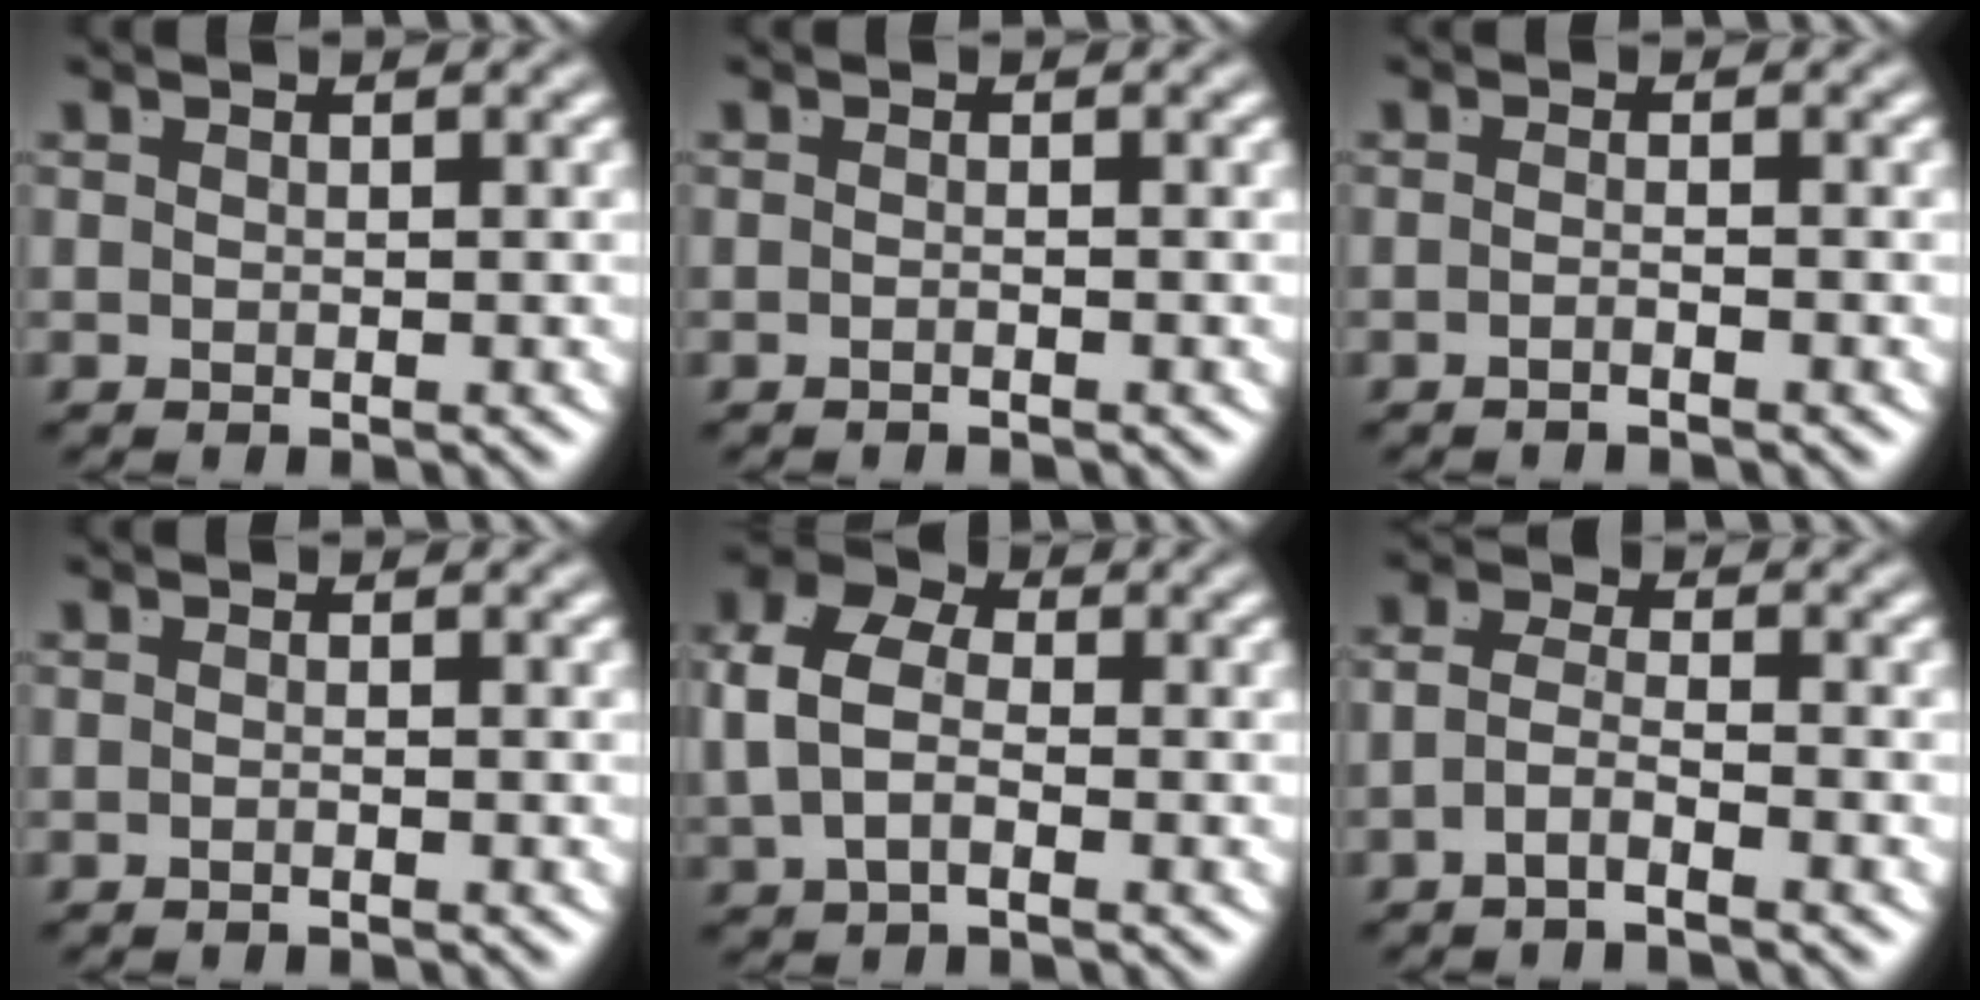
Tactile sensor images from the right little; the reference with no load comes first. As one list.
[{"total": 0.8, "force": [-0.6, -0.5, 0.2], "torque": [-0.001, 0.001, -0.013]}, {"total": 1.4, "force": [-1.1, -0.6, 0.6], "torque": [-0.010, -0.001, -0.021]}, {"total": 0.8, "force": [-0.6, -0.4, 0.2], "torque": [-0.002, 0.002, -0.012]}, {"total": 7.1, "force": [1.0, 5.5, 4.4], "torque": [-0.088, 0.012, 0.002]}, {"total": 2.6, "force": [-1.7, 0.7, 1.7], "torque": [-0.038, -0.018, -0.028]}]